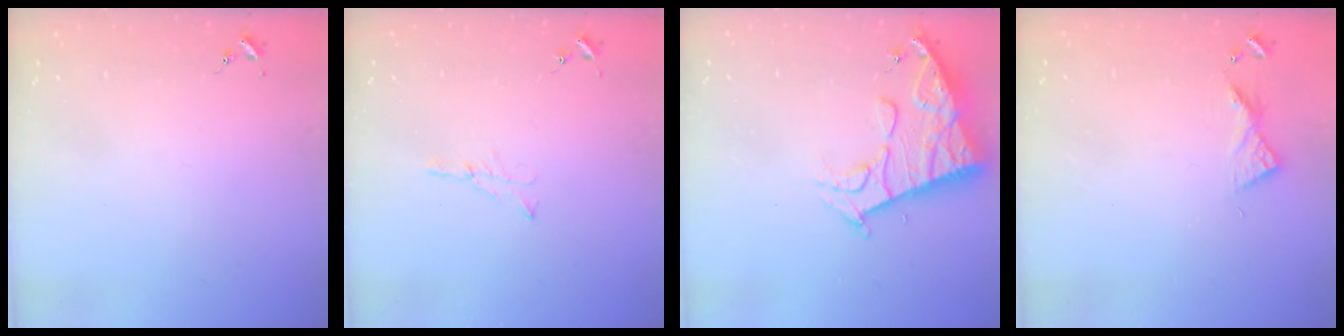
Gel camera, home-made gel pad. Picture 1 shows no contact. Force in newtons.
{"total": 3.7, "press": 3.6, "slide": 0.4}
{"total": 13.2, "press": 13.2, "slide": 1.4}
{"total": 5.5, "press": 5.5, "slide": 0.6}